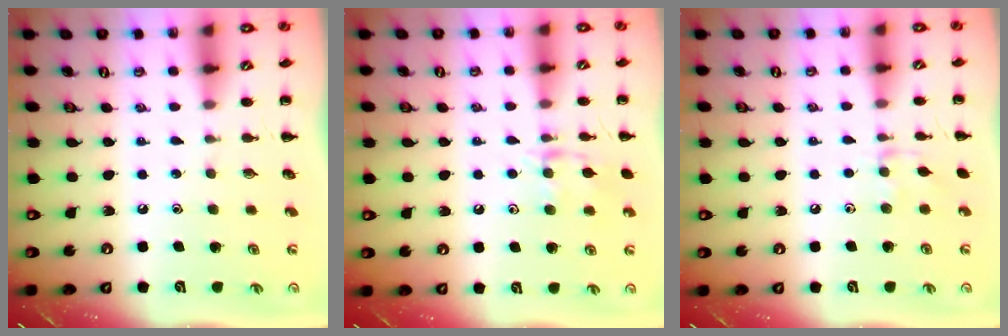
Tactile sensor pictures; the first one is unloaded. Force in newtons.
{"total": 10.1, "press": 10.1, "slide": 0.7}
{"total": 5.3, "press": 5.2, "slide": 0.9}